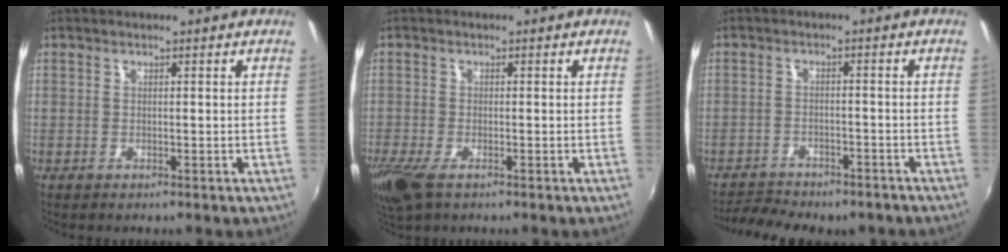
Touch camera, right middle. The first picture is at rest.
{"total": 6.3, "force": [-3.9, 2.4, 4.4], "torque": [-0.107, -0.027, -0.074]}
{"total": 8.5, "force": [-7.6, 2.5, 3.0], "torque": [-0.081, -0.013, -0.112]}